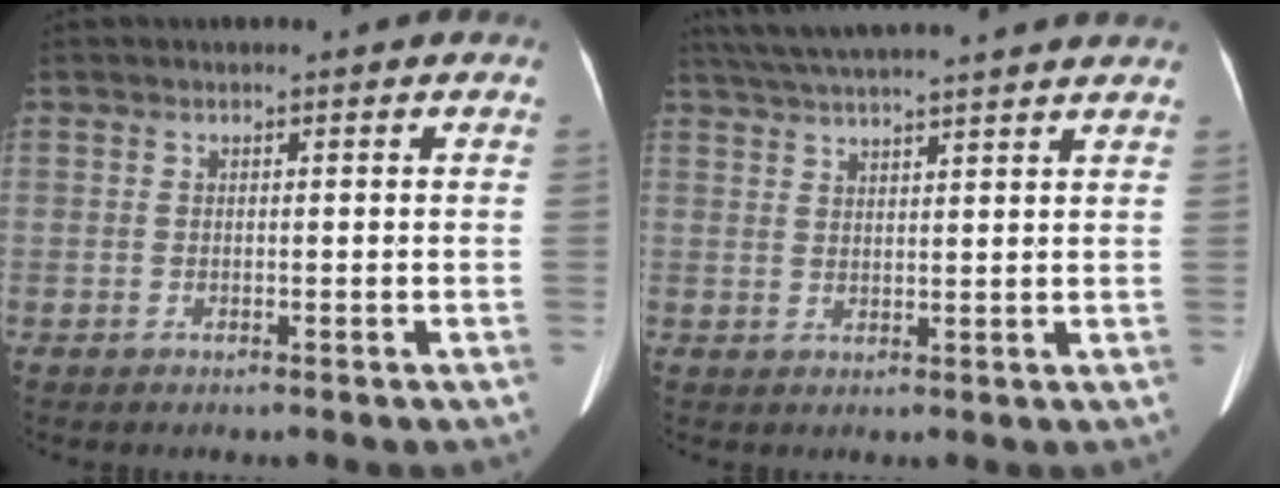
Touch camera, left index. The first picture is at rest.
{"total": 15.8, "force": [14.1, -0.3, 7.2], "torque": [-0.131, 0.033, 0.199]}